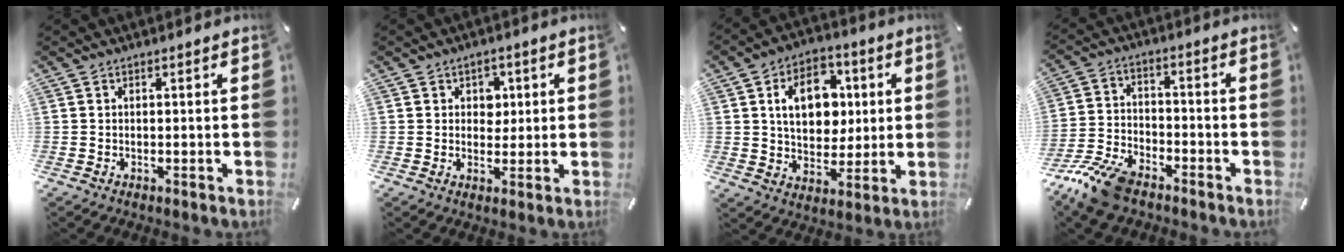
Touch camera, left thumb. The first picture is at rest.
{"total": 4.1, "force": [1.0, 3.6, 1.6], "torque": [-0.009, -0.004, 0.010]}
{"total": 13.5, "force": [2.8, 10.1, 8.6], "torque": [-0.123, 0.010, 0.051]}
{"total": 12.4, "force": [-9.0, 6.5, 5.5], "torque": [-0.103, 0.057, -0.167]}